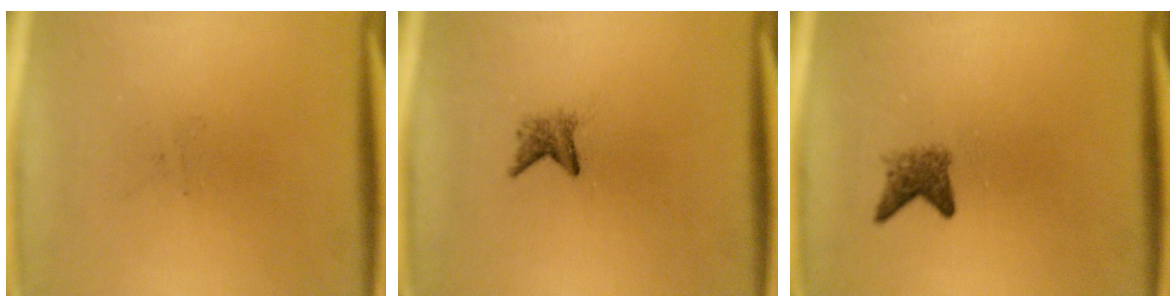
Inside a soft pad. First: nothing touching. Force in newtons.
{"total": 1.8}
{"total": 2.3}